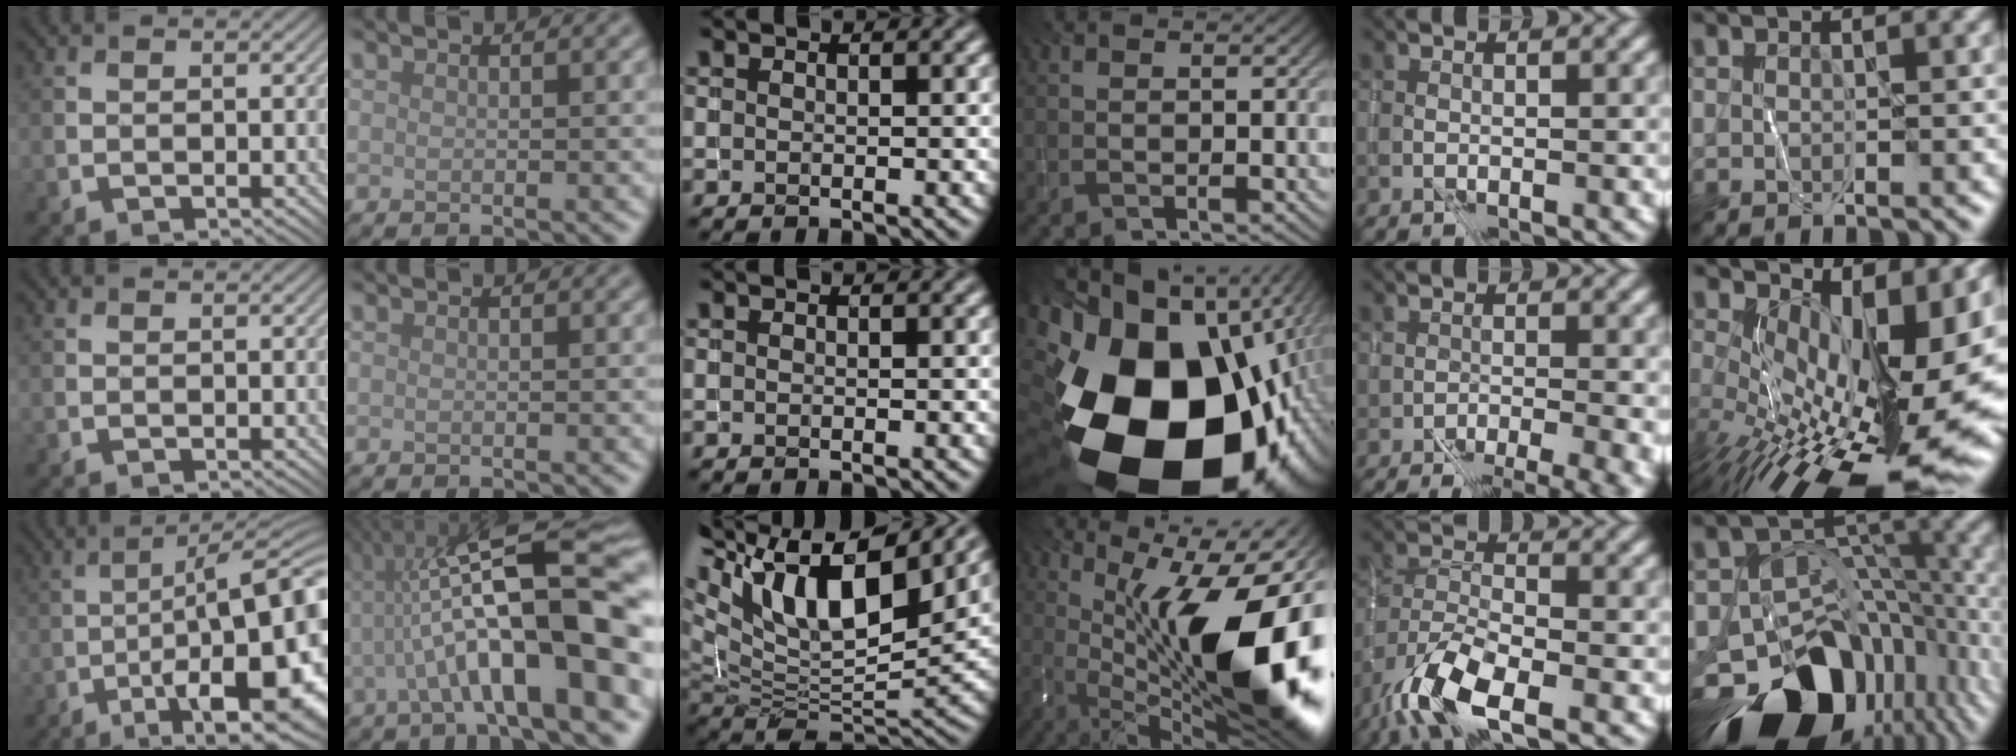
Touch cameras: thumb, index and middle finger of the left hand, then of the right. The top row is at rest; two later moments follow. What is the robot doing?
{"motion": "wrap", "object": "thread"}